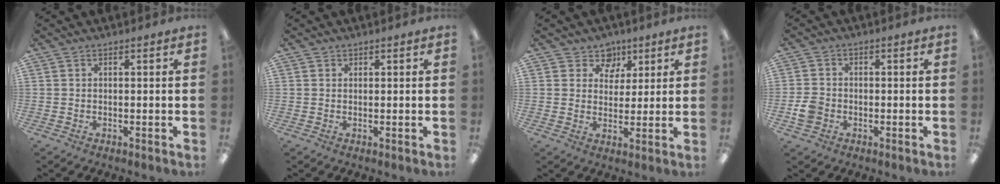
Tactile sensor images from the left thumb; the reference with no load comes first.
{"total": 0.6, "force": [0.4, 0.4, -0.1], "torque": [0.002, 0.001, 0.008]}
{"total": 6.7, "force": [3.9, 5.4, 0.9], "torque": [-0.014, -0.023, 0.070]}
{"total": 4.4, "force": [-1.4, 3.7, 2.0], "torque": [-0.037, 0.008, -0.025]}